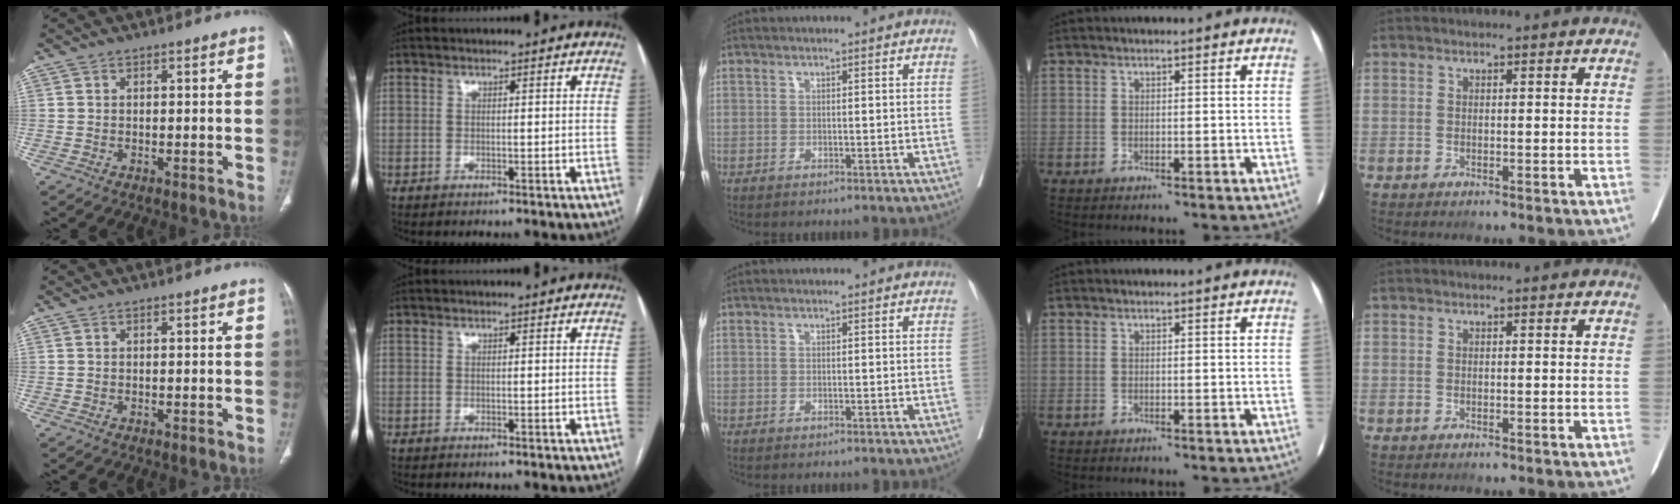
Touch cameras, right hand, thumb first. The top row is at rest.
{}